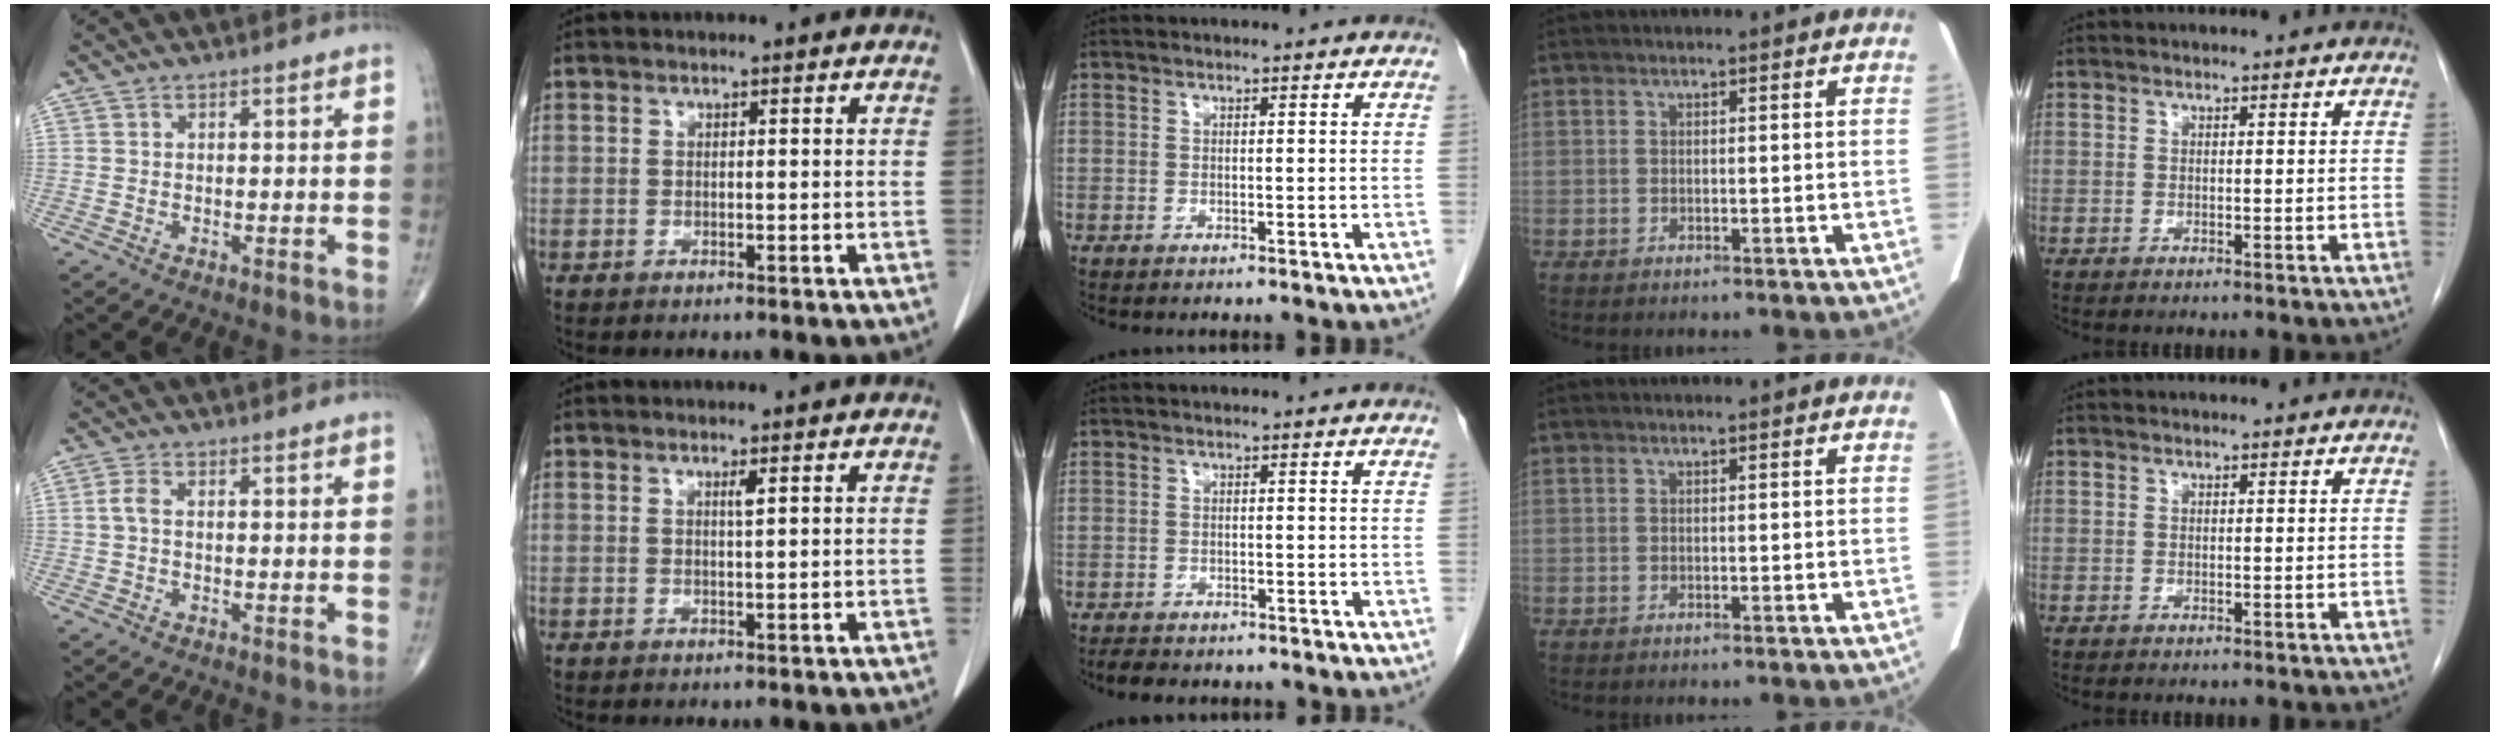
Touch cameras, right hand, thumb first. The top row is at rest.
{"thumb": {"total": 2.1, "force": [0.0, 1.0, 1.8], "torque": [-0.040, 0.003, -0.005]}, "index": {"total": 0.9, "force": [0.5, -0.1, 0.8], "torque": [-0.018, -0.003, 0.009]}, "middle": {"total": 3.8, "force": [-3.2, 1.3, 1.5], "torque": [-0.032, -0.010, -0.041]}}